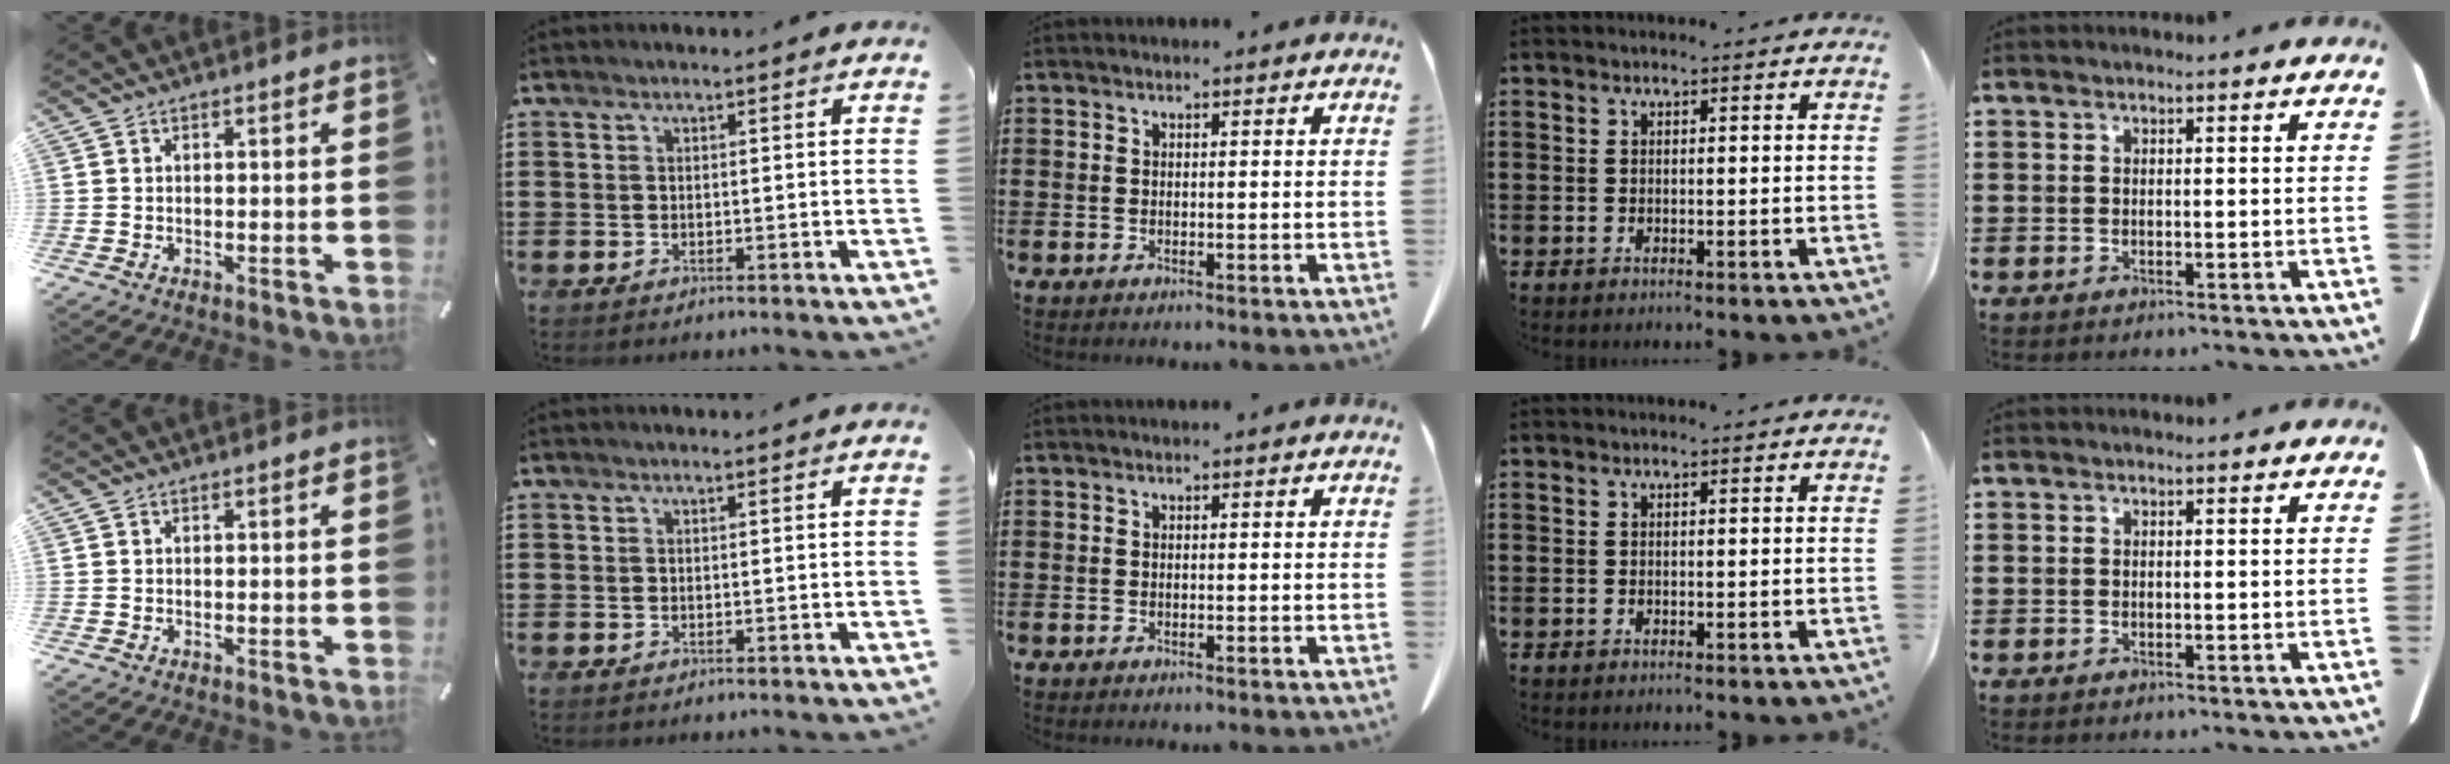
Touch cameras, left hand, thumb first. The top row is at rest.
{}